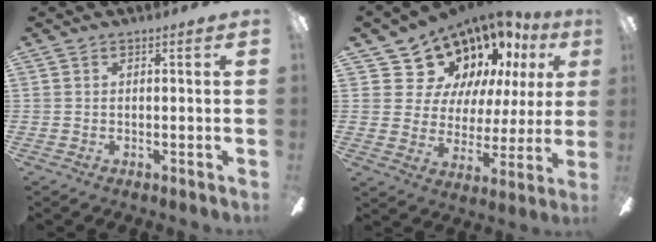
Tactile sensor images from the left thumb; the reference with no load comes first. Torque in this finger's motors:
{"motor_torque": [0.17, 0.73, 1.72, -1.05, 0.18]}